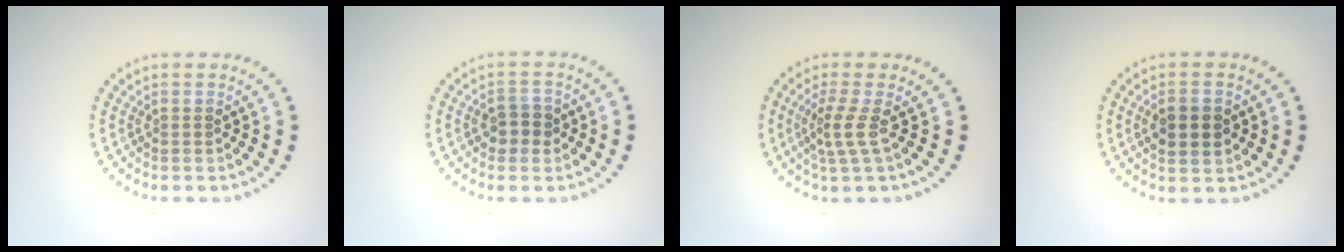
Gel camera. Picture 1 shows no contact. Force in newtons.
{"total": 2.1, "press": 2.0, "slide": 0.4}
{"total": 2.3, "press": 1.6, "slide": 1.7}
{"total": 2.9, "press": 2.9, "slide": 0.2}